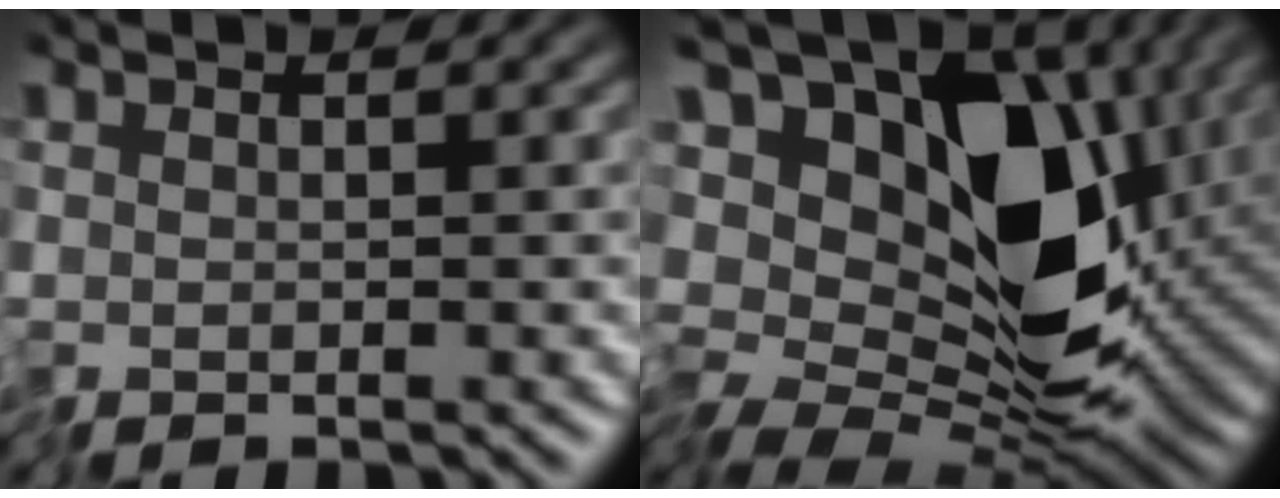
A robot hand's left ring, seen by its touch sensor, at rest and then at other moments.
{"total": 15.2, "force": [2.4, 9.7, 11.5], "torque": [-0.203, 0.013, 0.037]}